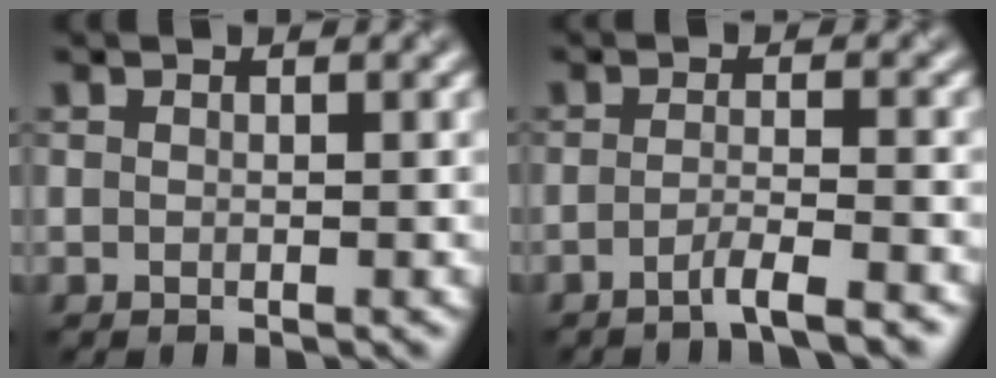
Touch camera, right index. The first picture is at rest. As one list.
[{"total": 3.0, "force": [-2.0, 0.5, 2.1], "torque": [-0.030, 0.005, -0.046]}]